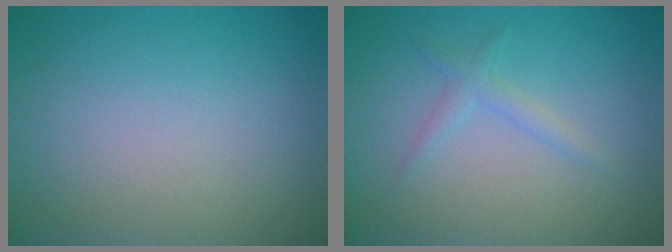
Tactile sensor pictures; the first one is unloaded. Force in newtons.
{"total": 1.3, "press": 1.3, "slide": 0.0}